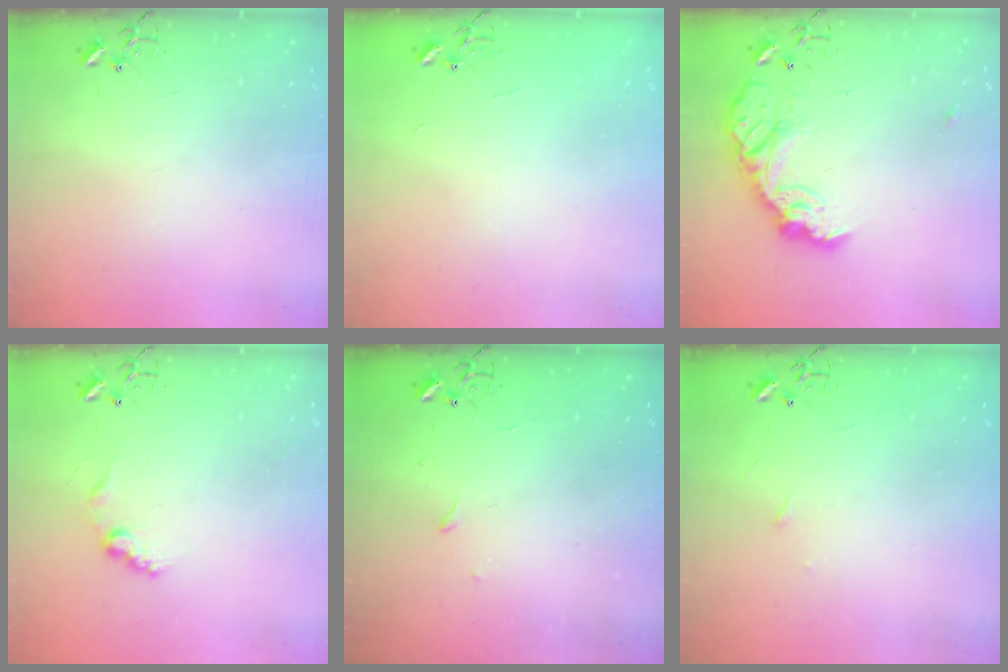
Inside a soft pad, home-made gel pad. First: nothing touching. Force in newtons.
{"total": 2.2, "press": 2.2, "slide": 0.3}
{"total": 15.7, "press": 15.7, "slide": 1.0}
{"total": 7.9, "press": 7.9, "slide": 0.5}
{"total": 3.3, "press": 3.3, "slide": 0.5}
{"total": 3.4, "press": 3.3, "slide": 0.4}